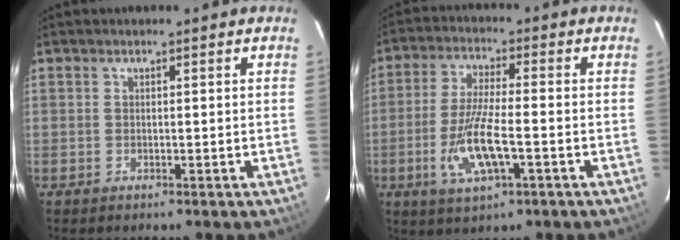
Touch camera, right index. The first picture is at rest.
{"total": 10.2, "force": [-3.2, 2.5, 9.3], "torque": [-0.190, -0.012, -0.061]}